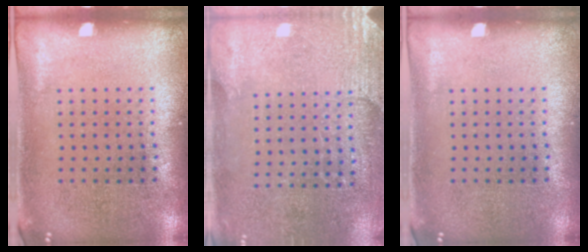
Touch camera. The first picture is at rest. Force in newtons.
{"total": 2.8, "press": 2.6, "slide": 1.0}
{"total": 0.0}